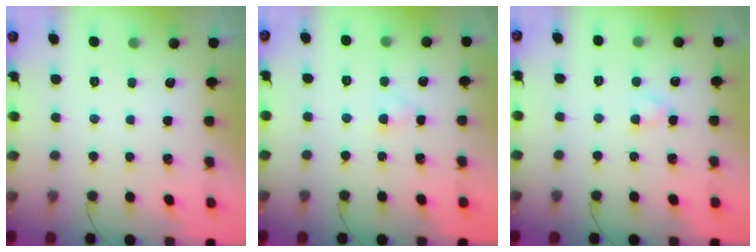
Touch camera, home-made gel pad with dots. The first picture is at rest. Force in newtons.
{"total": 2.7, "press": 2.5, "slide": 0.9}
{"total": 2.7, "press": 2.5, "slide": 1.1}